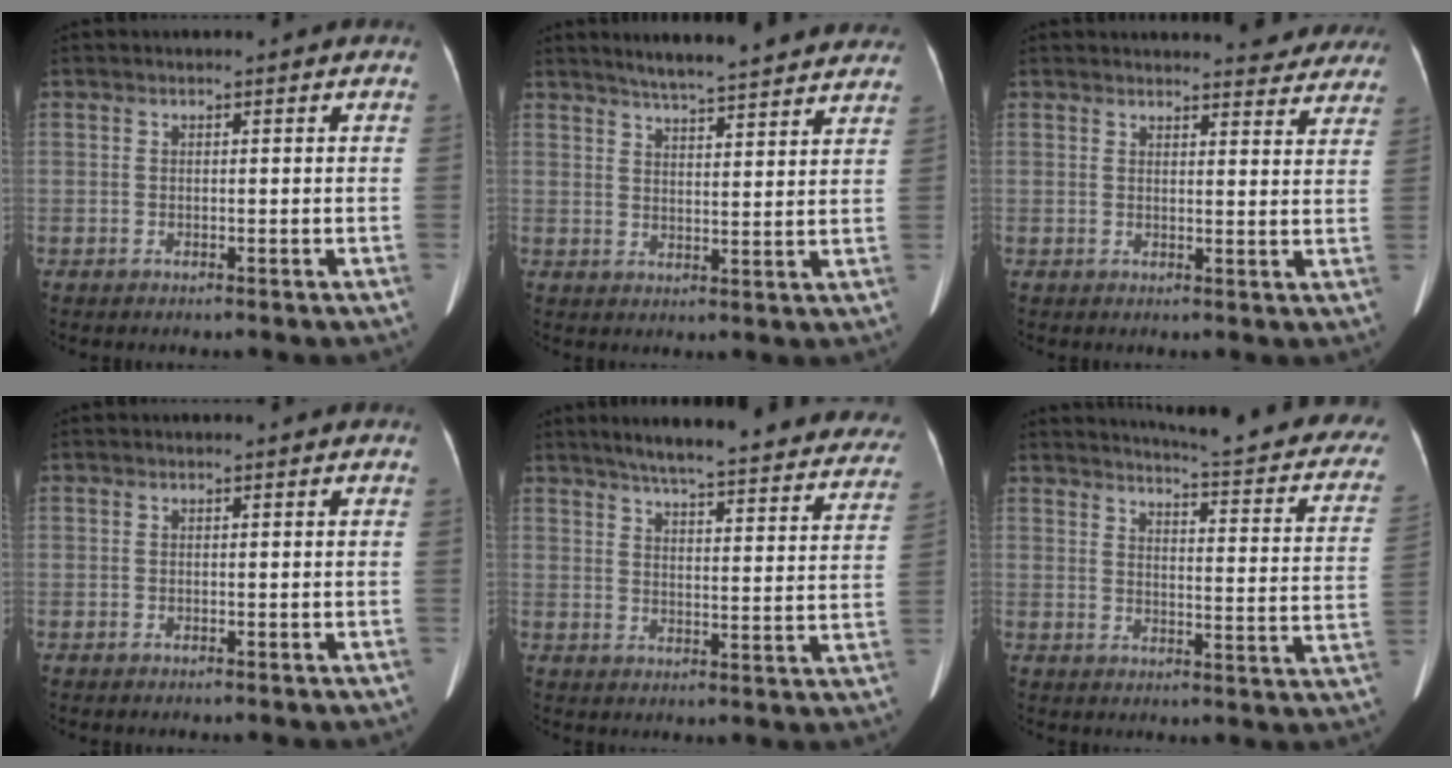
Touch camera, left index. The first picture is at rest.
{"total": 16.4, "force": [14.8, 1.6, 7.1], "torque": [-0.095, 0.019, 0.189]}
{"total": 12.4, "force": [11.8, 2.7, 2.7], "torque": [0.000, -0.017, 0.110]}
{"total": 0.0}
{"total": 28.8, "force": [25.8, 4.1, 12.3], "torque": [-0.172, -0.042, 0.306]}
{"total": 22.1, "force": [19.7, 2.4, 9.9], "torque": [-0.123, -0.073, 0.213]}